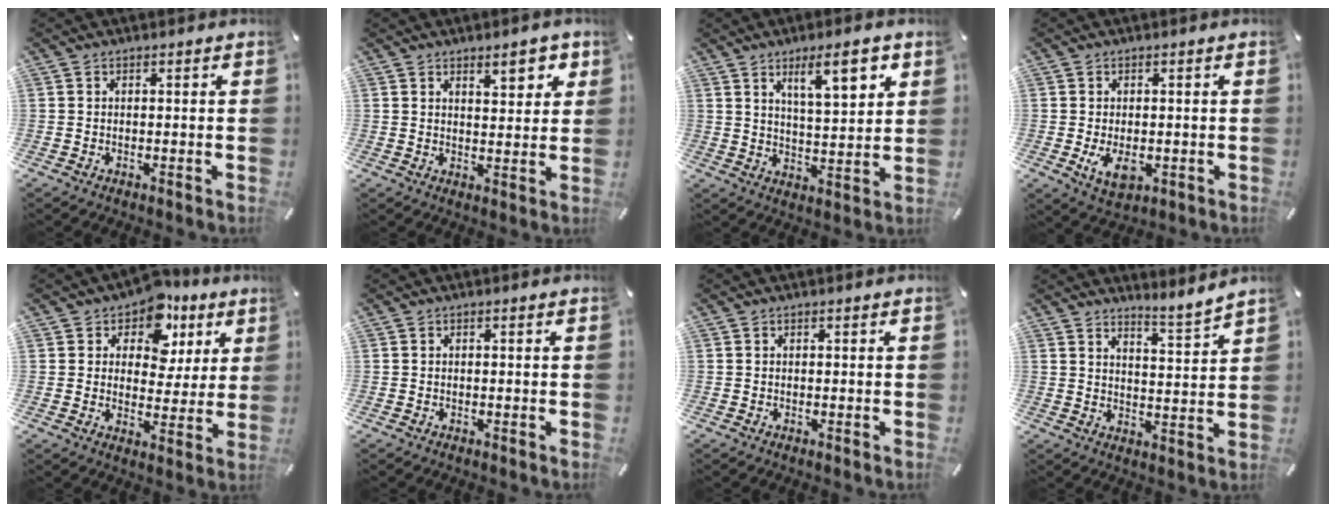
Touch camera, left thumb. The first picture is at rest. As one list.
[{"total": 6.2, "force": [4.1, 2.9, 3.6], "torque": [-0.032, -0.024, 0.065]}, {"total": 11.1, "force": [6.5, 3.7, 8.1], "torque": [-0.116, -0.028, 0.105]}, {"total": 5.0, "force": [-0.8, 3.2, 3.8], "torque": [-0.077, -0.011, -0.018]}, {"total": 10.3, "force": [5.8, 7.2, 4.5], "torque": [-0.067, -0.034, 0.101]}, {"total": 0.0}, {"total": 0.0}, {"total": 5.0, "force": [4.9, 0.1, 1.1], "torque": [-0.017, -0.052, 0.081]}]